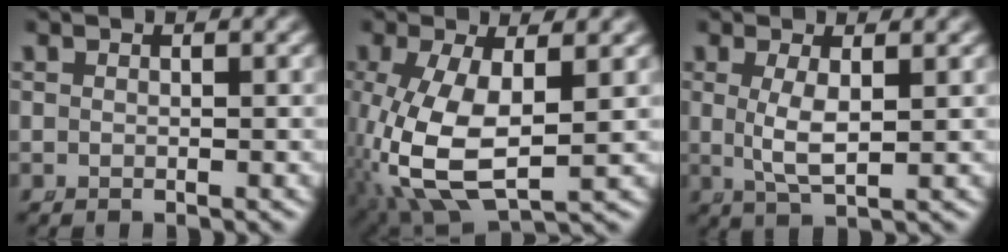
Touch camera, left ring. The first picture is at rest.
{"total": 9.7, "force": [-1.5, 5.8, 7.7], "torque": [-0.195, -0.058, 0.013]}
{"total": 3.1, "force": [0.2, 0.7, 3.0], "torque": [-0.067, -0.016, 0.018]}